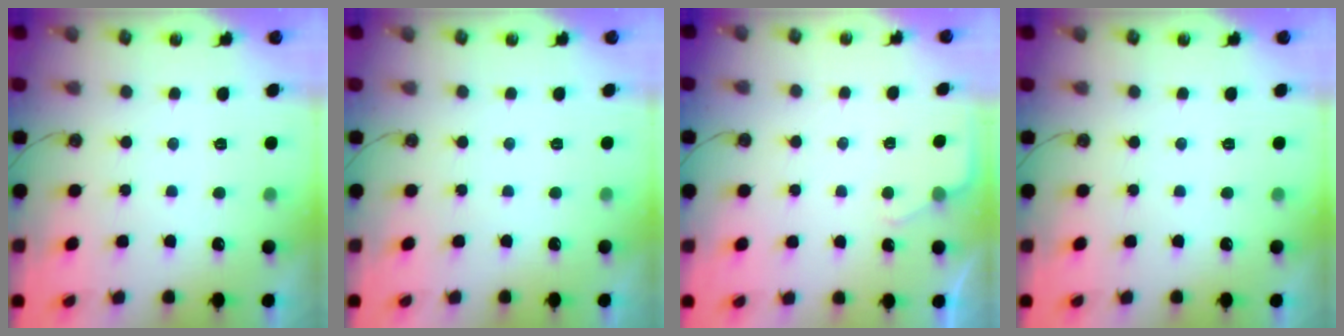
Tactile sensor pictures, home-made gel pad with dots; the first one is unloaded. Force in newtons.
{"total": 0.0}
{"total": 3.1, "press": 3.0, "slide": 0.5}
{"total": 0.0}